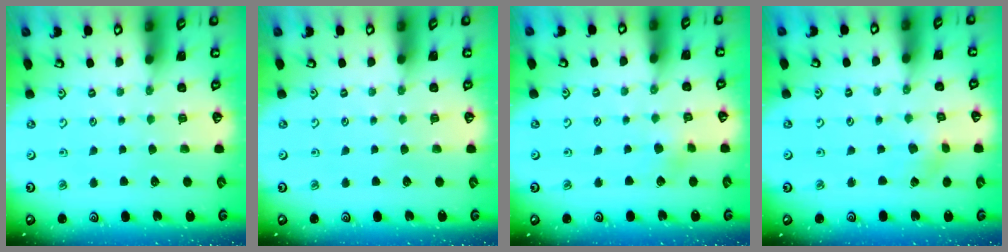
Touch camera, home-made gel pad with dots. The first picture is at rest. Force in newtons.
{"total": 0.0}
{"total": 3.2, "press": 3.2, "slide": 0.3}
{"total": 1.3, "press": 1.3, "slide": 0.1}